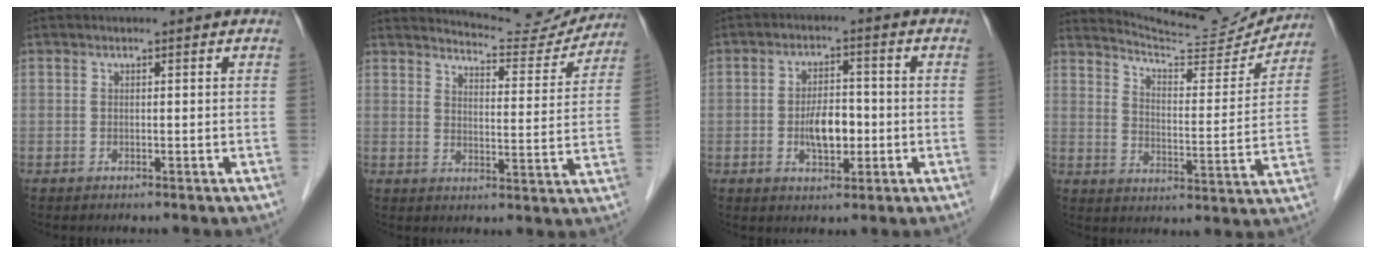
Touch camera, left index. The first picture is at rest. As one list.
[{"total": 10.3, "force": [10.2, 0.9, 0.4], "torque": [-0.003, -0.026, 0.123]}, {"total": 5.7, "force": [-2.0, 2.6, 4.7], "torque": [-0.085, -0.002, -0.032]}, {"total": 13.6, "force": [13.5, 0.4, 1.5], "torque": [-0.028, -0.045, 0.180]}]